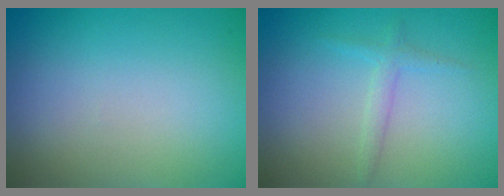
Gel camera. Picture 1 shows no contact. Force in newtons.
{"total": 1.4, "press": 1.4, "slide": 0.1}